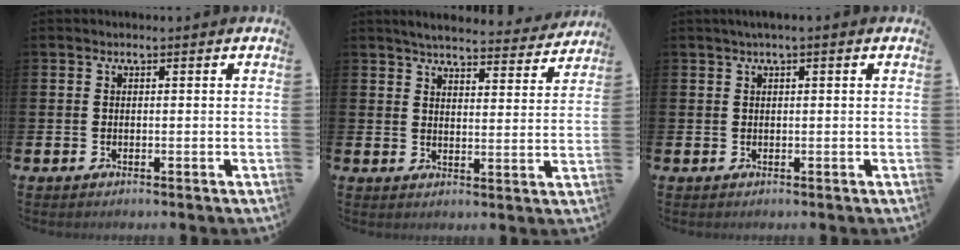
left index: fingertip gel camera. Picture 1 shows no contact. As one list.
[{"total": 5.0, "force": [4.9, 0.6, 1.0], "torque": [-0.025, -0.036, 0.082]}, {"total": 1.2, "force": [0.8, 0.0, 0.9], "torque": [-0.014, 0.002, 0.012]}]